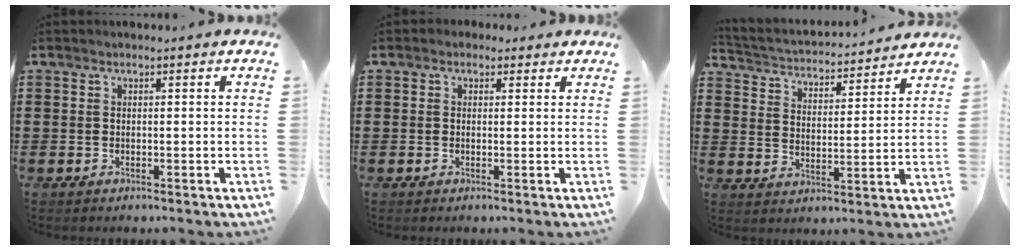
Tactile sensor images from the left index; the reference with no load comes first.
{"total": 1.2, "force": [0.6, 1.0, 0.4], "torque": [-0.011, 0.008, 0.011]}
{"total": 3.1, "force": [3.1, 0.2, 0.1], "torque": [-0.023, -0.029, 0.046]}